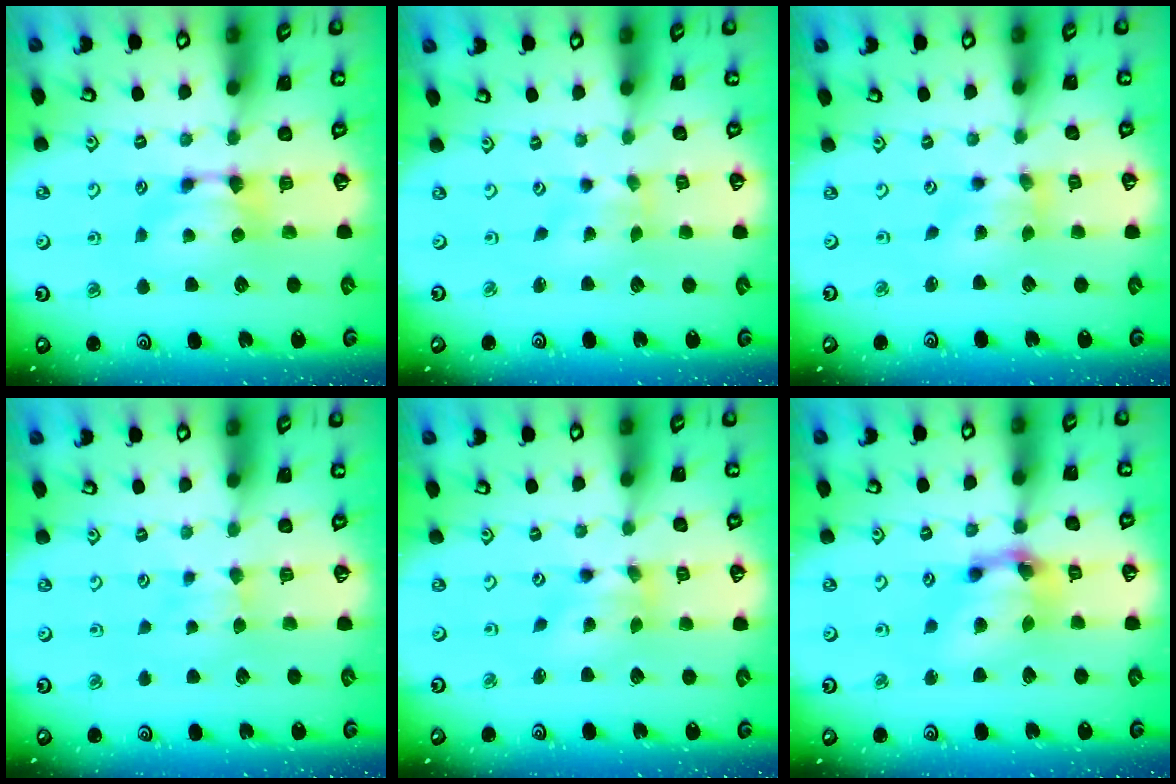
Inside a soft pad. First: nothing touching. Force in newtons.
{"total": 2.7, "press": 2.6, "slide": 1.0}
{"total": 1.8, "press": 1.3, "slide": 1.3}
{"total": 2.6, "press": 2.6, "slide": 0.5}
{"total": 1.9, "press": 1.3, "slide": 1.3}
{"total": 6.5, "press": 6.1, "slide": 2.1}